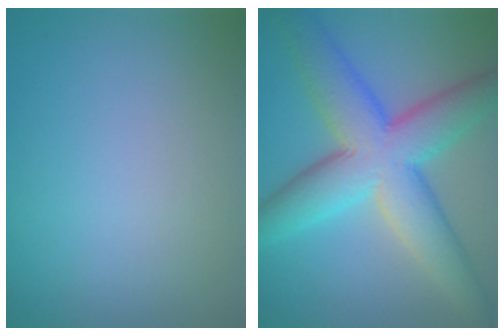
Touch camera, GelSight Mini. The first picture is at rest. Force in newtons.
{"total": 10.2, "press": 10.2, "slide": 0.6}